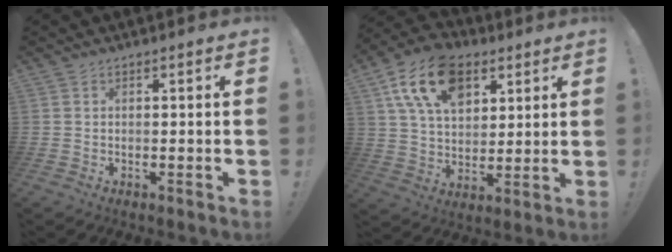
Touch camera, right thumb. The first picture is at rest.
{"total": 18.3, "force": [8.5, 11.7, 11.2], "torque": [-0.185, -0.030, 0.161]}